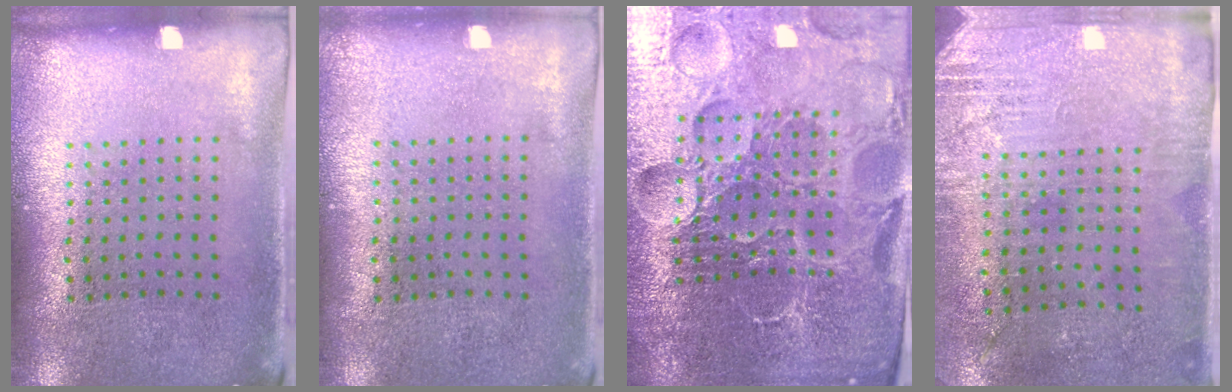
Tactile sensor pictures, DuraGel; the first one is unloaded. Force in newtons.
{"total": 0.0}
{"total": 6.7, "press": 5.9, "slide": 3.2}
{"total": 2.8, "press": 2.5, "slide": 1.2}